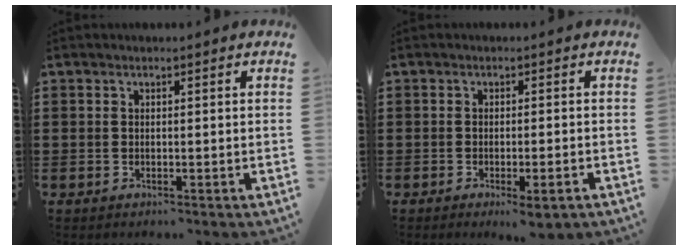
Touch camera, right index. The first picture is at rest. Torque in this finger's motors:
{"motor_torque": [0.38, -0.29, 0.02, 0.00]}